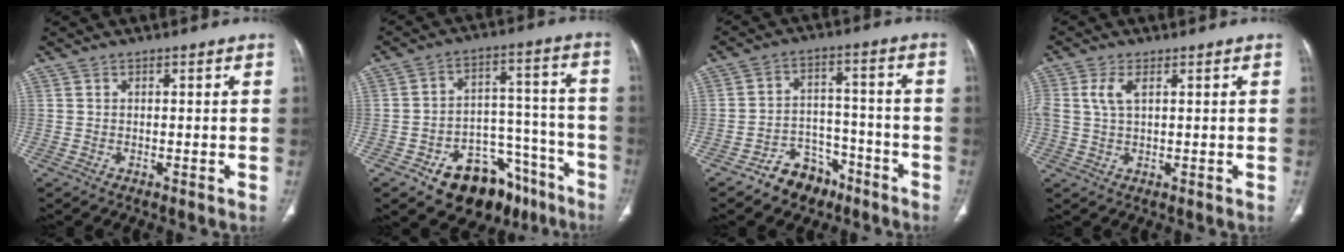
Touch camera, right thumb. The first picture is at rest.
{"total": 17.6, "force": [-10.9, 10.3, 9.2], "torque": [-0.083, 0.097, -0.154]}
{"total": 8.6, "force": [-6.0, 5.7, 2.4], "torque": [-0.003, 0.063, -0.095]}
{"total": 3.7, "force": [1.3, 1.9, 2.9], "torque": [-0.071, 0.006, 0.029]}